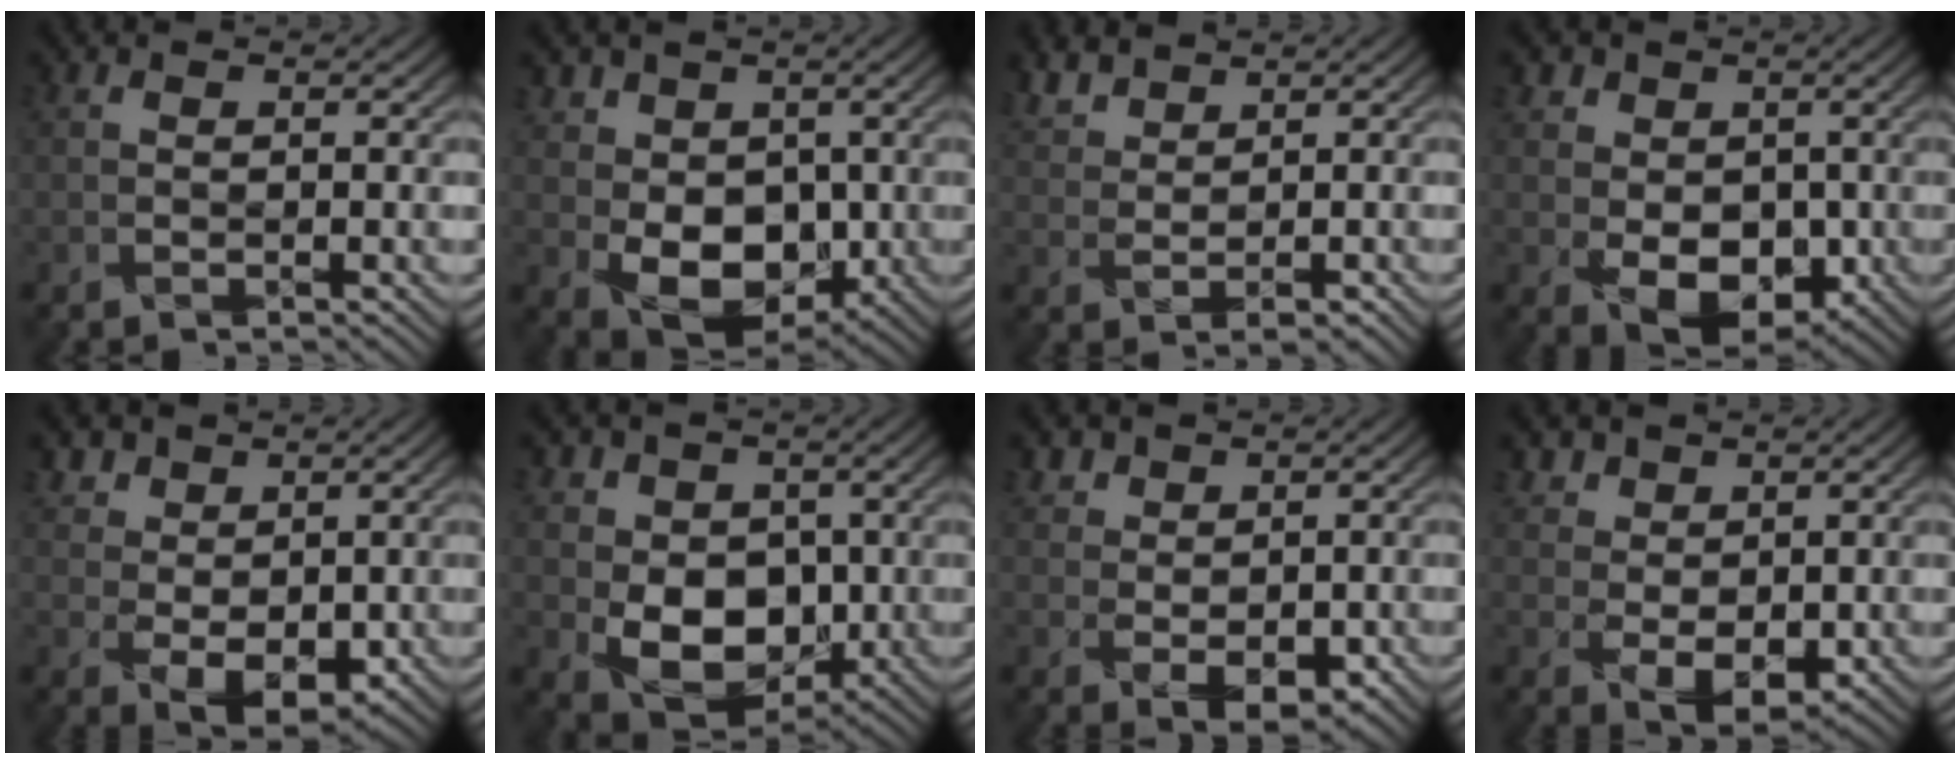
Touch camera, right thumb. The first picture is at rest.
{"total": 8.1, "force": [0.3, 6.5, 4.7], "torque": [-0.099, -0.018, 0.008]}
{"total": 3.5, "force": [2.7, 1.6, 1.5], "torque": [-0.042, 0.009, 0.060]}
{"total": 6.9, "force": [0.0, 5.7, 3.9], "torque": [-0.081, -0.012, 0.003]}
{"total": 5.2, "force": [1.9, 3.8, 2.9], "torque": [-0.066, -0.009, 0.043]}
{"total": 9.1, "force": [0.2, 7.4, 5.3], "torque": [-0.107, -0.014, 0.004]}
{"total": 3.6, "force": [1.3, 2.8, 1.8], "torque": [-0.040, -0.009, 0.032]}
{"total": 4.5, "force": [1.9, 3.3, 2.5], "torque": [-0.056, -0.008, 0.043]}